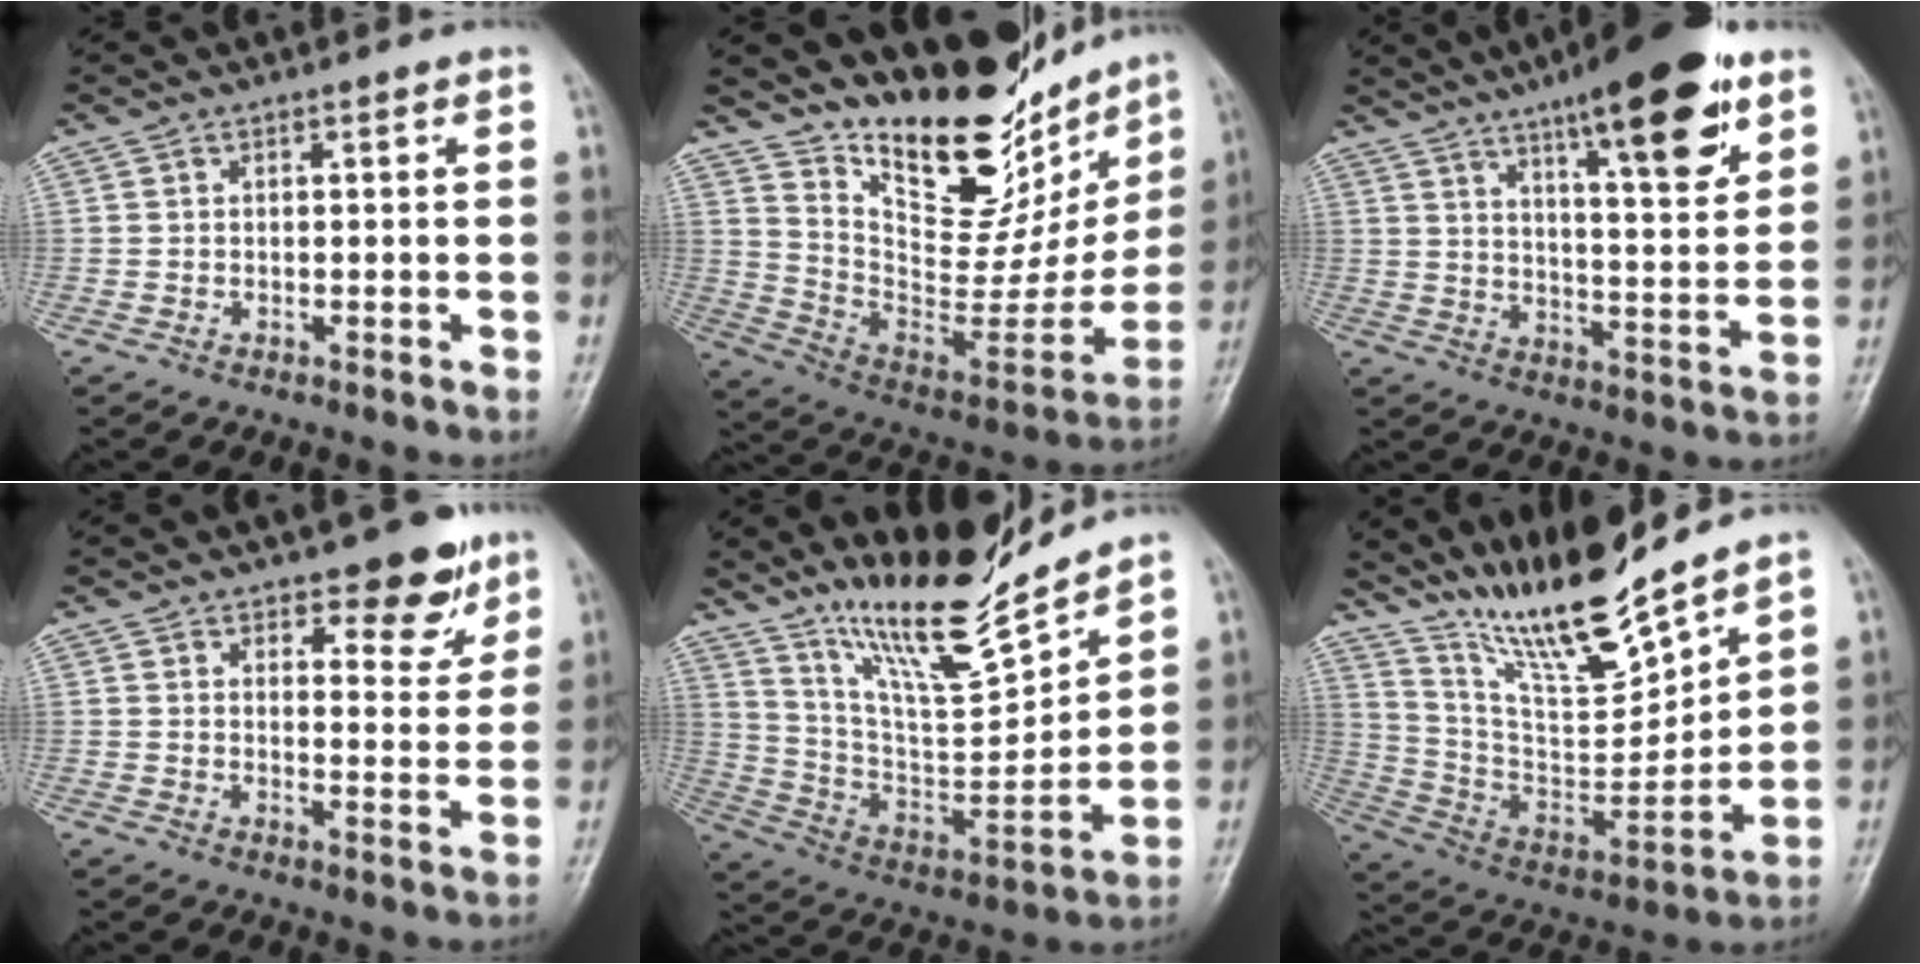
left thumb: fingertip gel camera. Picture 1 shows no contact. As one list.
[{"total": 26.9, "force": [20.3, 10.4, 14.2], "torque": [-0.173, -0.115, 0.322]}, {"total": 19.1, "force": [11.3, 4.8, 14.6], "torque": [-0.190, -0.050, 0.174]}, {"total": 8.8, "force": [6.1, 3.7, 5.1], "torque": [-0.034, -0.038, 0.083]}, {"total": 18.3, "force": [15.4, 3.2, 9.3], "torque": [-0.125, -0.099, 0.284]}, {"total": 18.2, "force": [15.5, 2.6, 9.0], "torque": [-0.131, -0.093, 0.300]}]